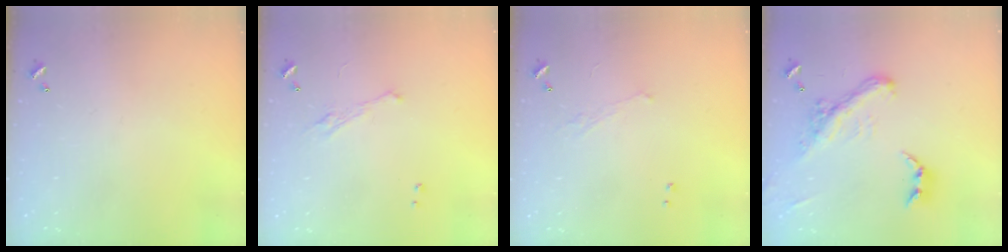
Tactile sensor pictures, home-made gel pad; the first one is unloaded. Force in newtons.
{"total": 2.3, "press": 2.1, "slide": 0.8}
{"total": 0.7, "press": 0.0, "slide": 0.7}
{"total": 5.9, "press": 5.8, "slide": 1.4}